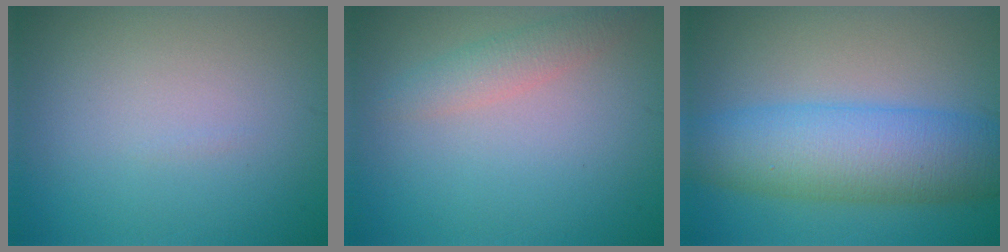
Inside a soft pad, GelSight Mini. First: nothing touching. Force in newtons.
{"total": 2.0, "press": 2.0, "slide": 0.1}
{"total": 8.0, "press": 8.0, "slide": 0.1}